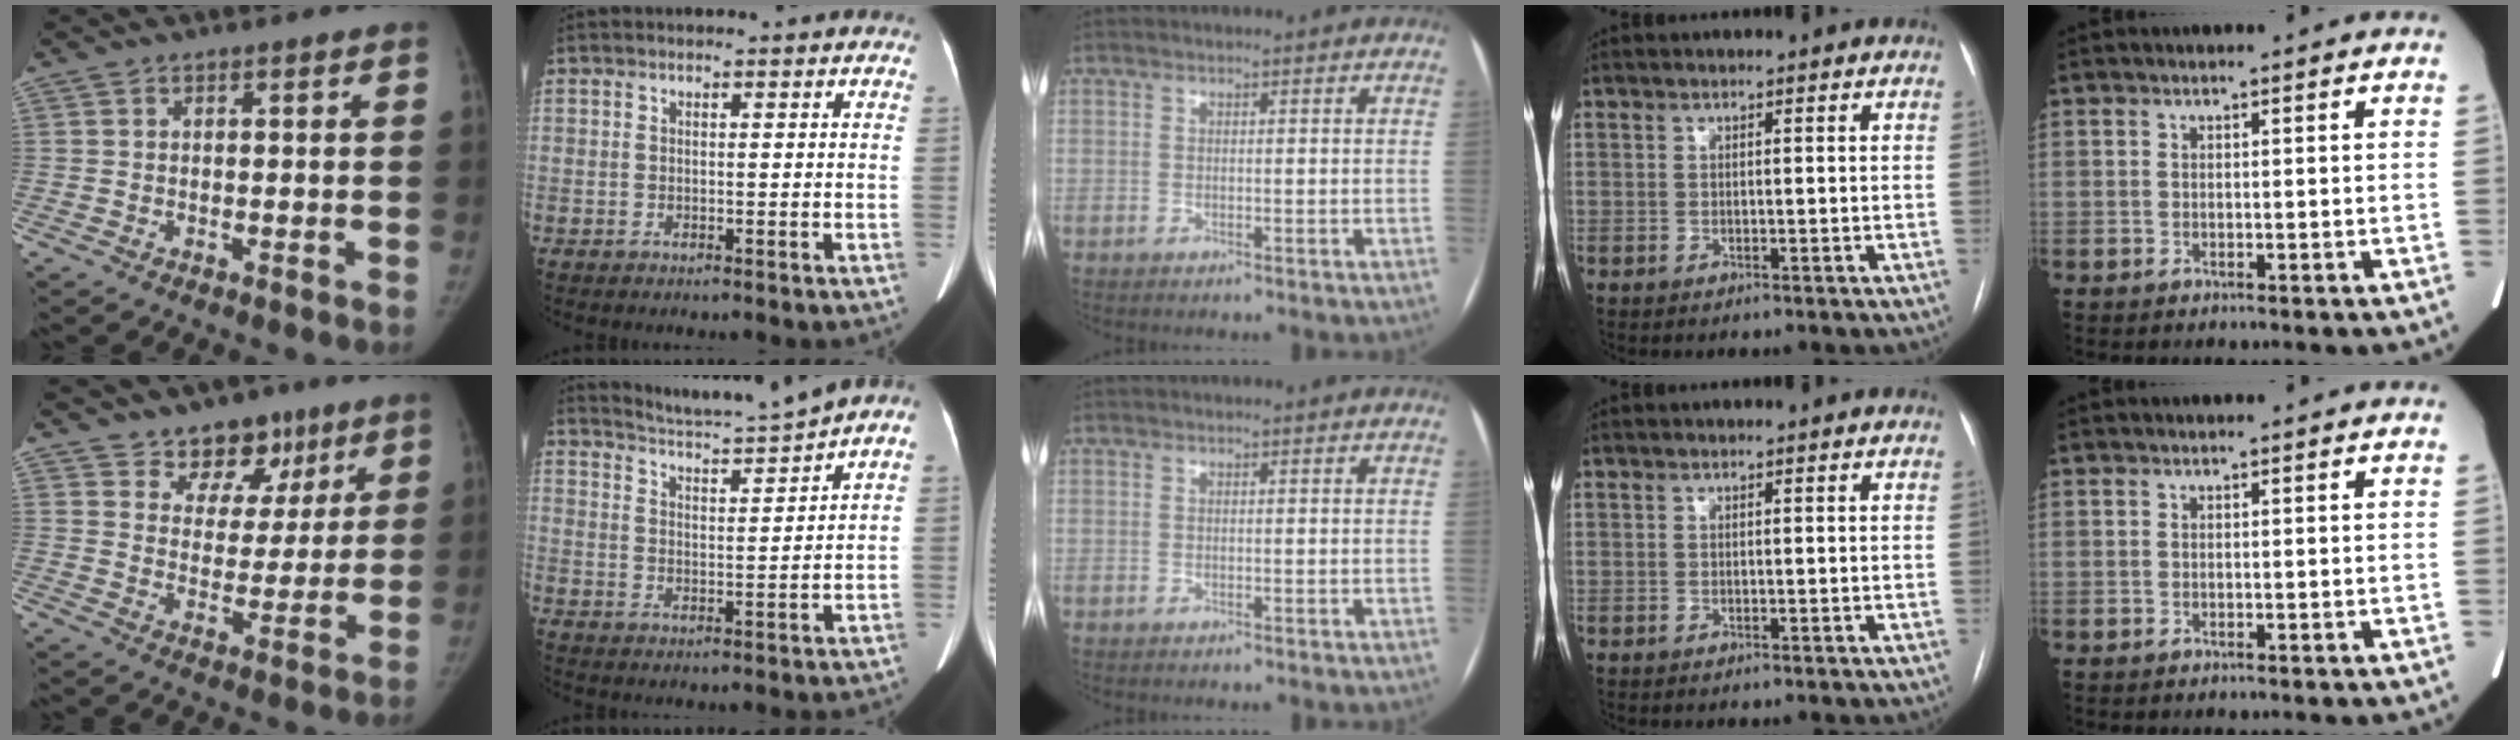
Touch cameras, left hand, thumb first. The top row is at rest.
{"thumb": {"total": 9.9, "force": [6.8, 6.8, 2.5], "torque": [0.017, -0.031, 0.106]}, "index": {"total": 6.2, "force": [5.8, -1.2, 1.8], "torque": [-0.032, -0.002, 0.105]}}